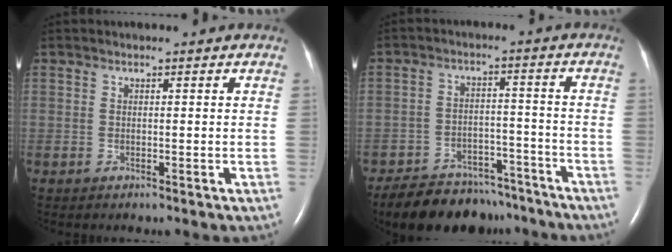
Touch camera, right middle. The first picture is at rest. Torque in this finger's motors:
{"motor_torque": [1.03, -1.11, 0.15, 0.03]}